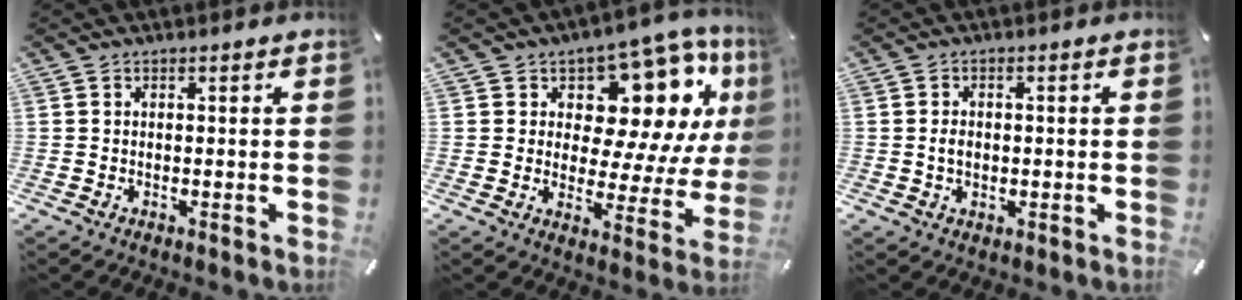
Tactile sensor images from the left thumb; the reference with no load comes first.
{"total": 14.0, "force": [7.9, 8.1, 8.2], "torque": [-0.102, -0.082, 0.134]}
{"total": 2.5, "force": [-0.1, 1.9, 1.6], "torque": [-0.032, 0.003, -0.001]}